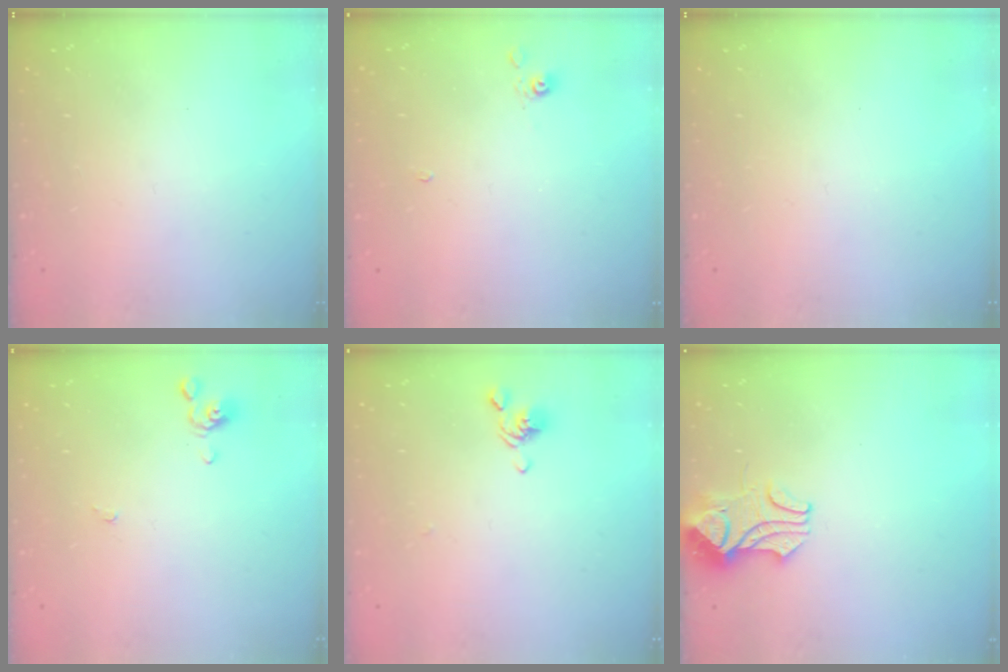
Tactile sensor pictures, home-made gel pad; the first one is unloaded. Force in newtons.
{"total": 3.7, "press": 3.6, "slide": 0.5}
{"total": 0.0}
{"total": 0.0}
{"total": 2.1, "press": 2.0, "slide": 0.7}
{"total": 2.0, "press": 1.9, "slide": 0.8}